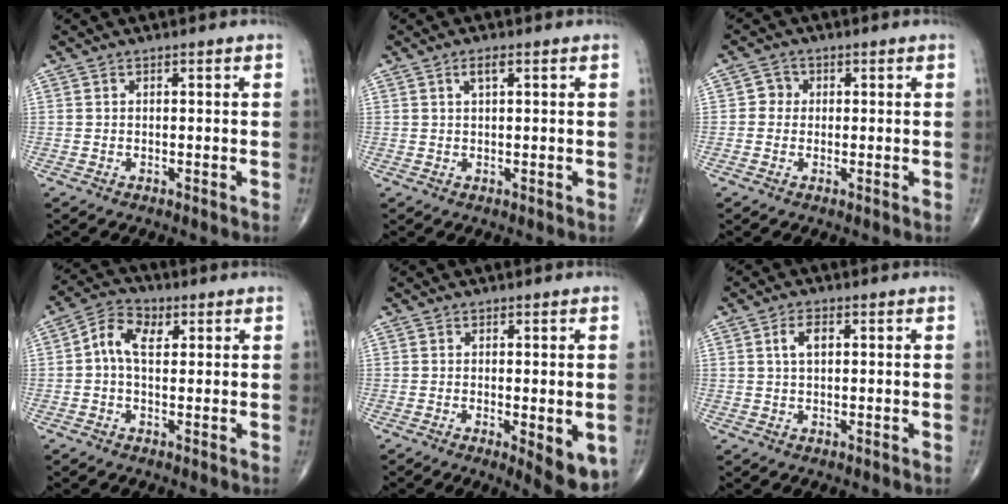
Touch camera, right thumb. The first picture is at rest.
{"total": 1.9, "force": [0.8, 0.6, 1.6], "torque": [-0.031, 0.003, 0.015]}
{"total": 2.4, "force": [0.1, 2.3, 0.7], "torque": [0.006, 0.007, -0.006]}
{"total": 6.6, "force": [1.2, 4.2, 4.9], "torque": [-0.080, 0.015, 0.015]}
{"total": 8.0, "force": [-2.4, 2.6, 7.1], "torque": [-0.082, -0.017, -0.028]}
{"total": 3.2, "force": [0.8, 1.7, 2.6], "torque": [-0.047, 0.004, 0.015]}